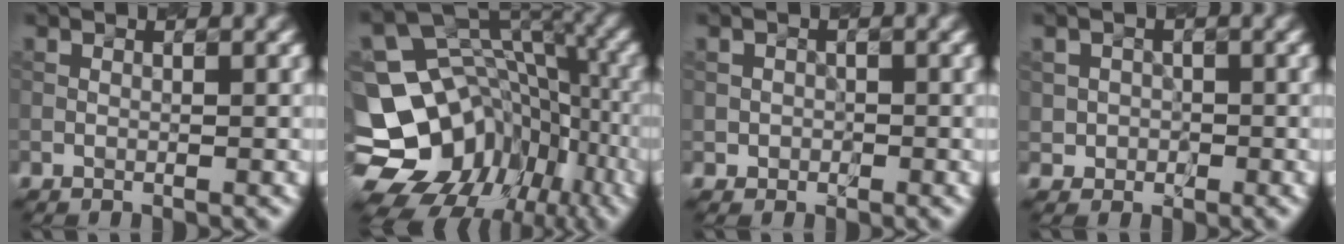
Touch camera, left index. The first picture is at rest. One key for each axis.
{"total": 16.0, "fx": -8.1, "fy": 12.3, "fz": 6.2, "tx": -0.126, "ty": 0.001, "tz": -0.110}
{"total": 0.8, "fx": -0.2, "fy": 0.7, "fz": -0.4, "tx": 0.007, "ty": -0.002, "tz": -0.002}
{"total": 1.3, "fx": -0.3, "fy": 1.2, "fz": -0.3, "tx": 0.010, "ty": -0.004, "tz": 0.001}